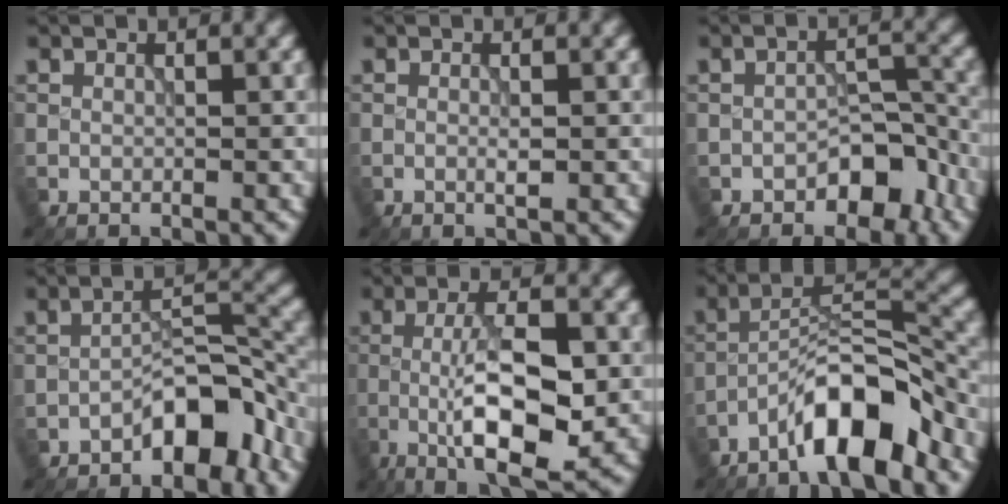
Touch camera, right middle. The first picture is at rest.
{"total": 1.0, "force": [-0.1, 0.1, 1.0], "torque": [-0.017, -0.003, -0.002]}
{"total": 4.4, "force": [-2.6, 2.4, 2.6], "torque": [-0.029, 0.006, -0.040]}
{"total": 5.7, "force": [-3.6, 2.1, 3.9], "torque": [-0.050, 0.019, -0.061]}
{"total": 9.1, "force": [-2.0, 2.8, 8.5], "torque": [-0.143, 0.003, -0.035]}
{"total": 8.3, "force": [-5.4, 2.2, 5.9], "torque": [-0.093, 0.019, -0.097]}